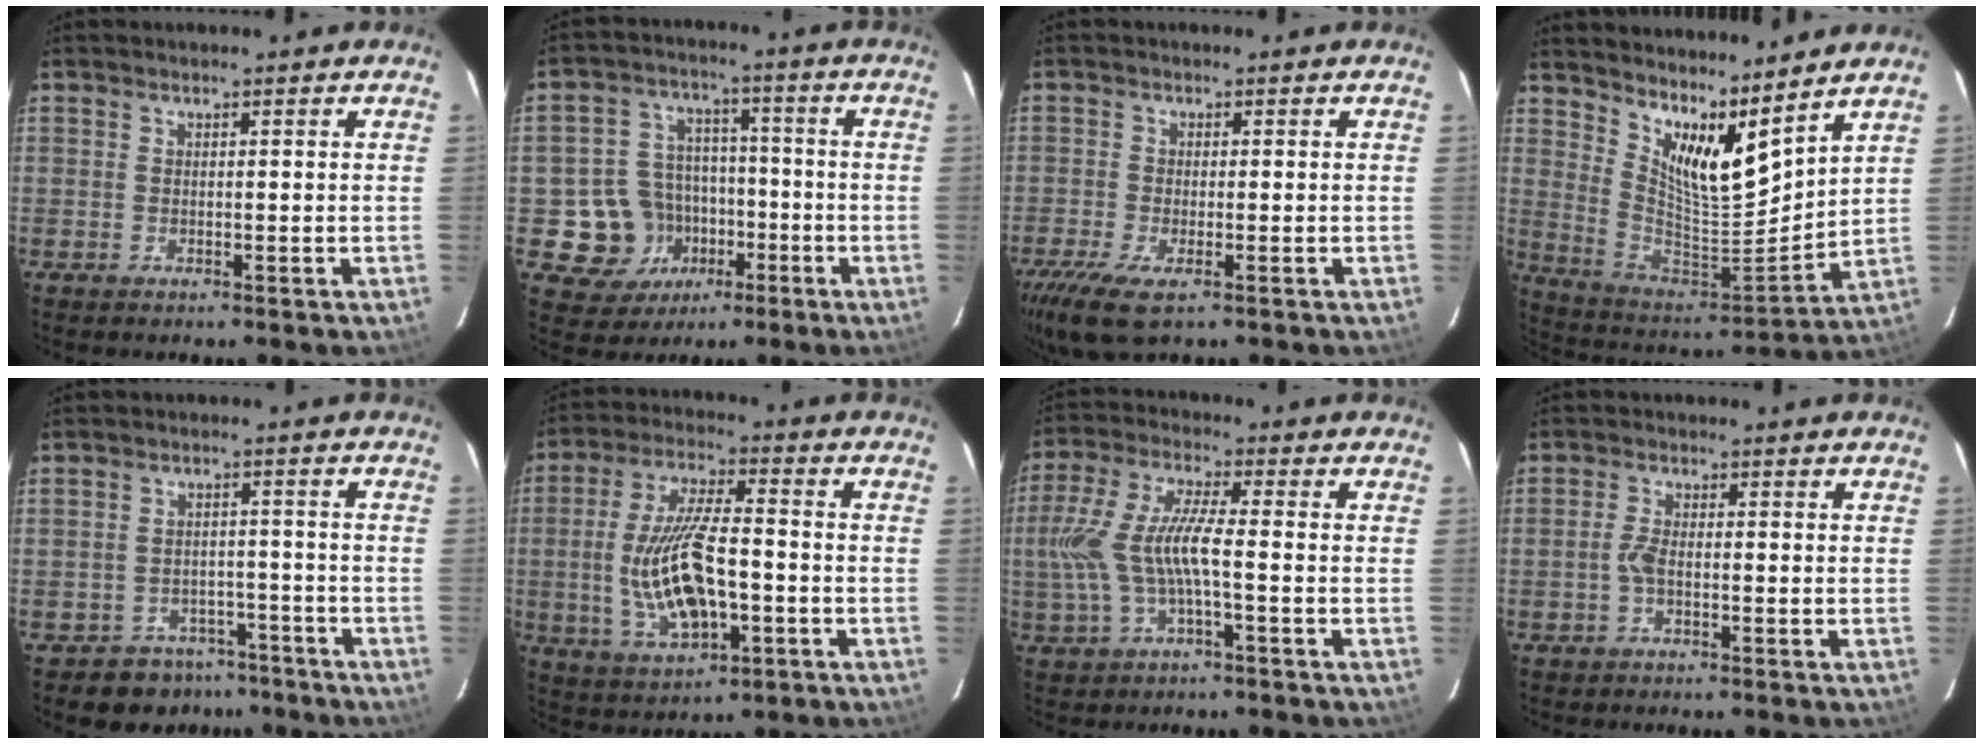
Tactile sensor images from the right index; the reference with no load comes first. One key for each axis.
{"total": 11.1, "fx": -4.1, "fy": 10.0, "fz": 2.5, "tx": -0.070, "ty": 0.038, "tz": -0.048}
{"total": 7.2, "fx": -4.3, "fy": 2.2, "fz": 5.3, "tx": -0.128, "ty": -0.028, "tz": -0.081}
{"total": 14.5, "fx": 10.7, "fy": 3.1, "fz": 9.2, "tx": -0.156, "ty": -0.026, "tz": 0.198}
{"total": 6.7, "fx": -5.0, "fy": 4.5, "fz": 0.0, "tx": -0.001, "ty": 0.037, "tz": -0.064}
{"total": 14.5, "fx": -3.0, "fy": 5.5, "fz": 13.1, "tx": -0.266, "ty": -0.005, "tz": -0.041}
{"total": 9.8, "fx": -1.8, "fy": 1.8, "fz": 9.4, "tx": -0.206, "ty": 0.001, "tz": -0.026}
{"total": 2.2, "fx": -0.9, "fy": 0.7, "fz": 1.8, "tx": -0.044, "ty": 0.004, "tz": -0.019}